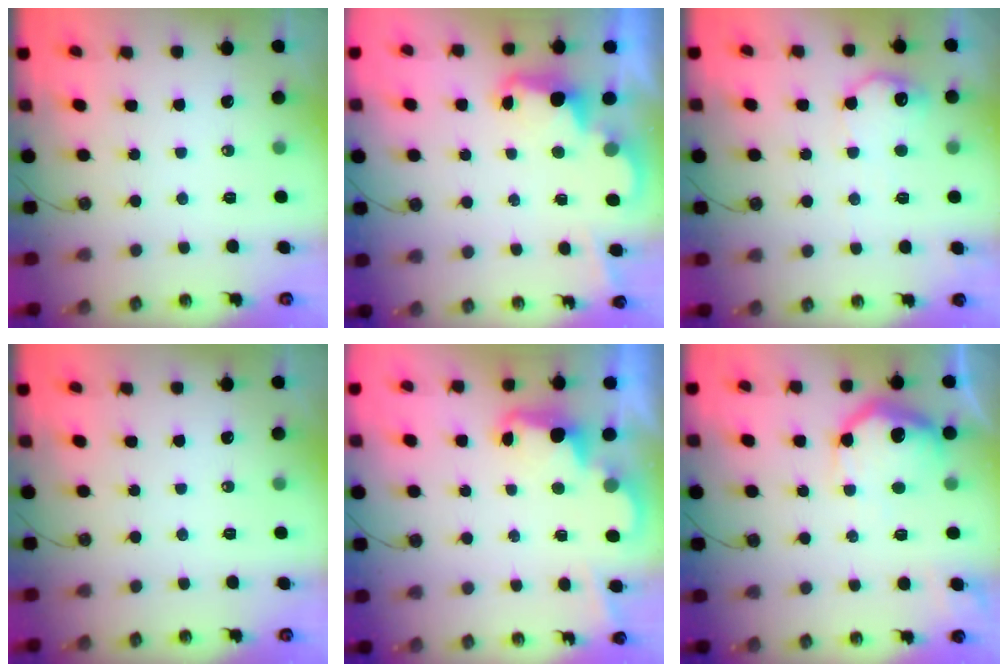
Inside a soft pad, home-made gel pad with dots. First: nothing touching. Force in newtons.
{"total": 2.6, "press": 2.5, "slide": 0.6}
{"total": 11.1, "press": 11.1, "slide": 0.4}
{"total": 0.0}
{"total": 2.3, "press": 2.3, "slide": 0.5}
{"total": 16.2, "press": 16.1, "slide": 1.3}